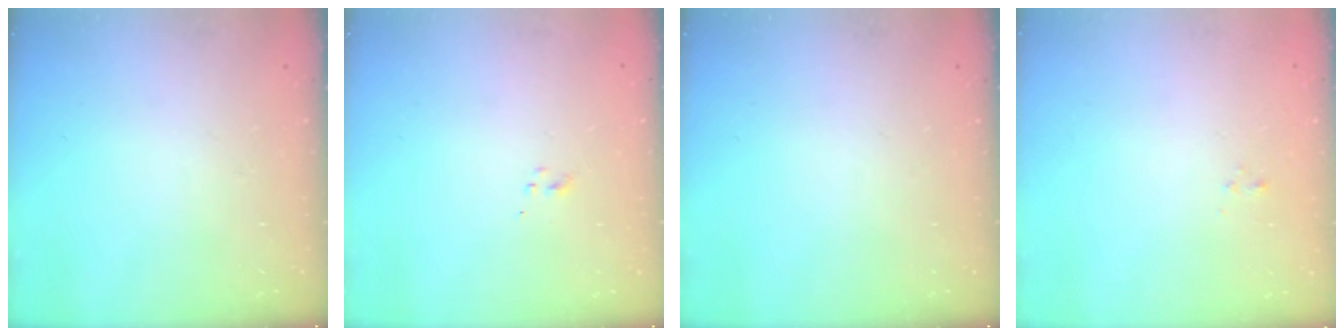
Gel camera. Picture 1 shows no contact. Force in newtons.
{"total": 0.7, "press": 0.7, "slide": 0.3}
{"total": 0.0}
{"total": 0.5, "press": 0.4, "slide": 0.4}